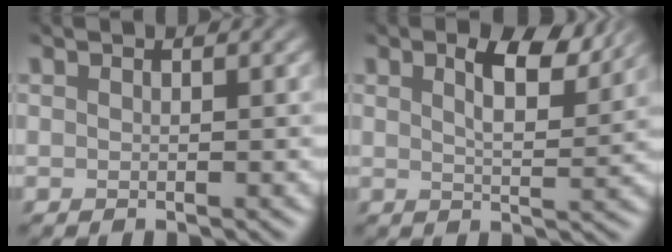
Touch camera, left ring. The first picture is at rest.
{"total": 3.8, "force": [1.9, 1.3, 3.0], "torque": [-0.069, -0.010, 0.042]}